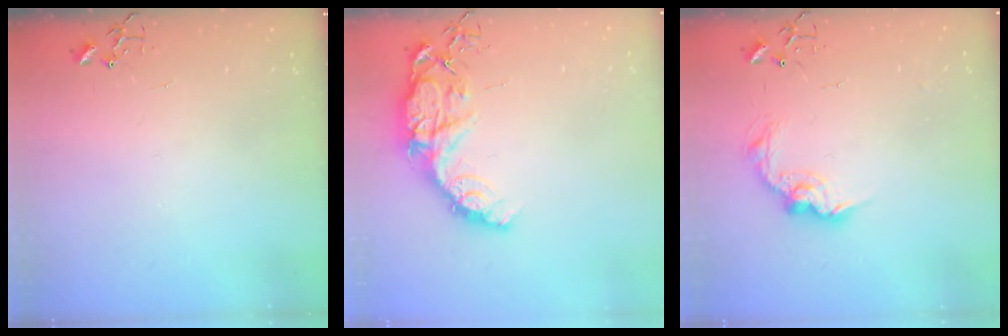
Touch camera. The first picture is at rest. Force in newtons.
{"total": 14.3, "press": 14.3, "slide": 1.1}
{"total": 11.5, "press": 11.5, "slide": 0.5}